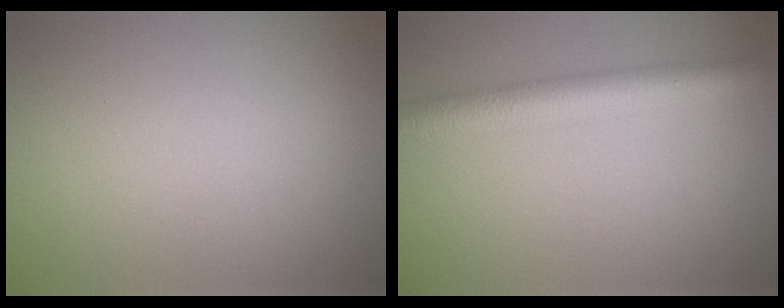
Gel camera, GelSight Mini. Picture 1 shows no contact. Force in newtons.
{"total": 5.1, "press": 5.1, "slide": 0.1}